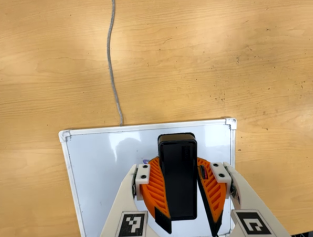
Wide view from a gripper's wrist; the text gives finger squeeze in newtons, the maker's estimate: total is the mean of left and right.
{"total": 13.8, "left": 12.4, "right": 15.3}